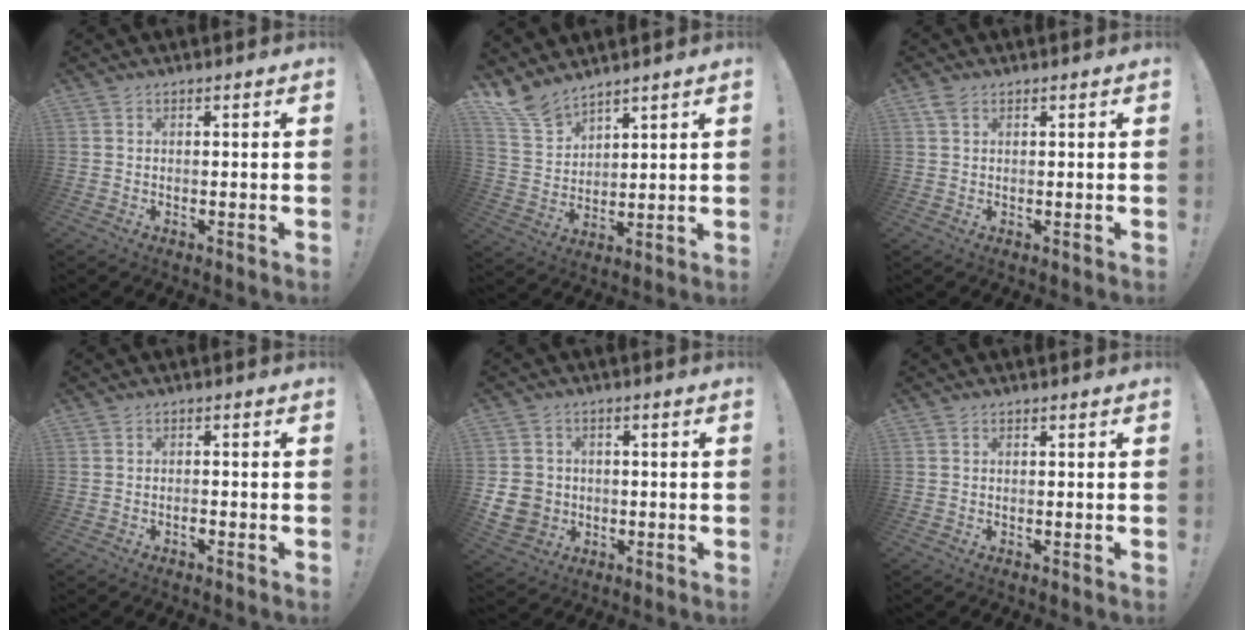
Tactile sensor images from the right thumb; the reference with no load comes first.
{"total": 9.6, "force": [8.5, 3.6, 2.4], "torque": [-0.065, -0.061, 0.170]}
{"total": 2.2, "force": [1.2, 1.2, 1.4], "torque": [-0.022, 0.001, 0.021]}
{"total": 1.1, "force": [-0.8, 0.2, 0.7], "torque": [-0.010, -0.005, -0.014]}
{"total": 9.5, "force": [-1.1, 8.6, 3.9], "torque": [-0.075, 0.012, -0.016]}
{"total": 0.0}